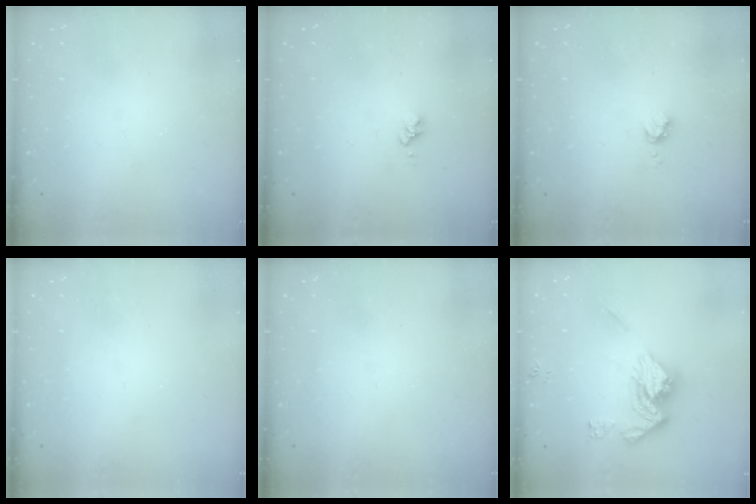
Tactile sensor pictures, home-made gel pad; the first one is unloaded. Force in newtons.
{"total": 2.8, "press": 2.8, "slide": 0.3}
{"total": 3.8, "press": 3.7, "slide": 0.6}
{"total": 0.0}
{"total": 0.0}
{"total": 15.2, "press": 15.2, "slide": 1.5}